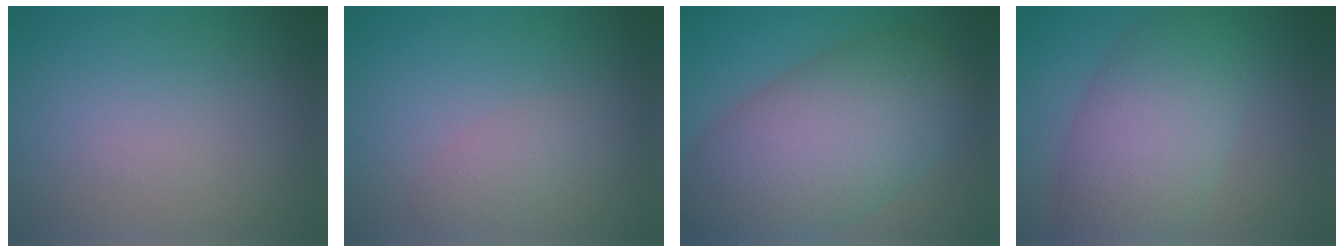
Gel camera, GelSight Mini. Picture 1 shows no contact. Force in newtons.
{"total": 1.8, "press": 1.8, "slide": 0.2}
{"total": 13.2, "press": 13.2, "slide": 0.5}
{"total": 8.2, "press": 8.2, "slide": 0.3}